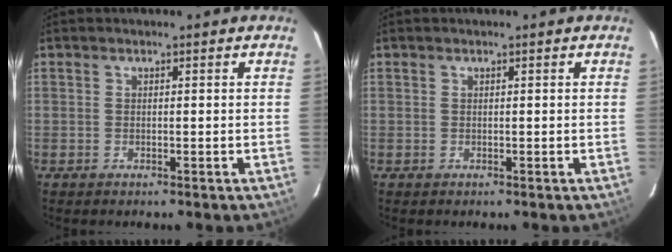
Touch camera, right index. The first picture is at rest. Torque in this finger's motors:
{"motor_torque": [0.03, 0.01, 0.01, 0.00]}